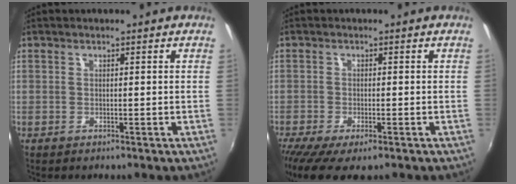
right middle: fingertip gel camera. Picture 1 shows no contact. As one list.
[{"total": 7.6, "force": [-5.3, 2.1, 5.1], "torque": [-0.121, -0.039, -0.091]}]